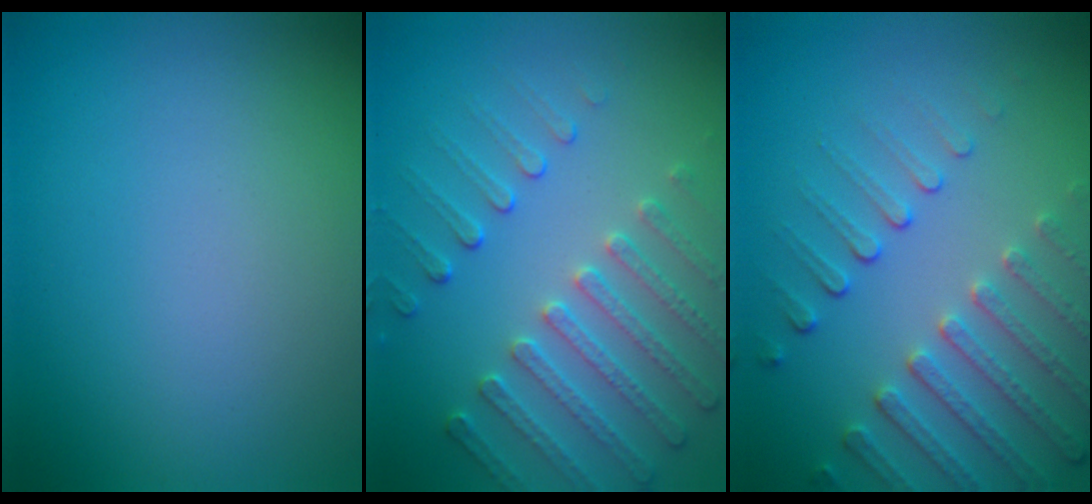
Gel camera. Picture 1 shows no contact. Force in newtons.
{"total": 4.0, "press": 3.7, "slide": 1.6}
{"total": 4.7, "press": 3.7, "slide": 3.0}